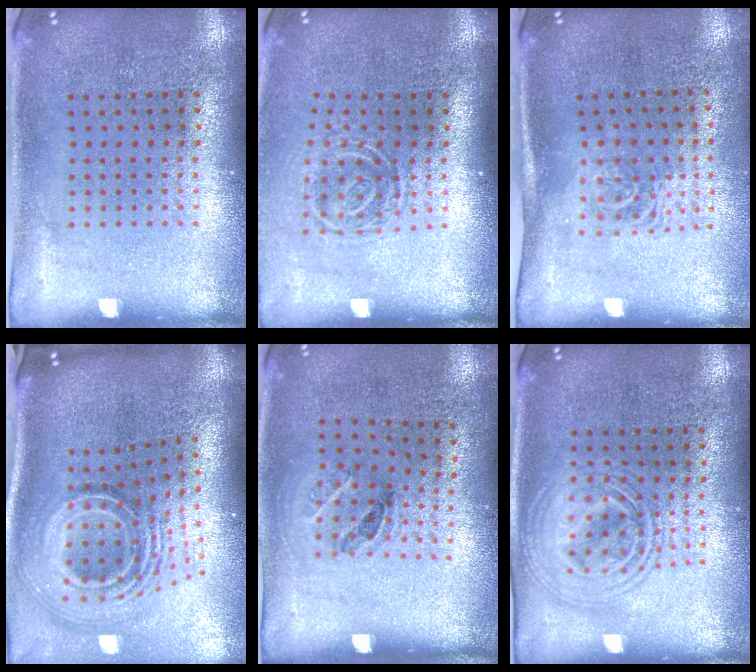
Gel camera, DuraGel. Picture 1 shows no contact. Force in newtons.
{"total": 1.6, "press": 1.1, "slide": 1.2}
{"total": 1.6, "press": 1.2, "slide": 1.0}
{"total": 2.9, "press": 1.8, "slide": 2.2}
{"total": 1.2, "press": 0.7, "slide": 0.9}
{"total": 2.8, "press": 2.8, "slide": 0.4}